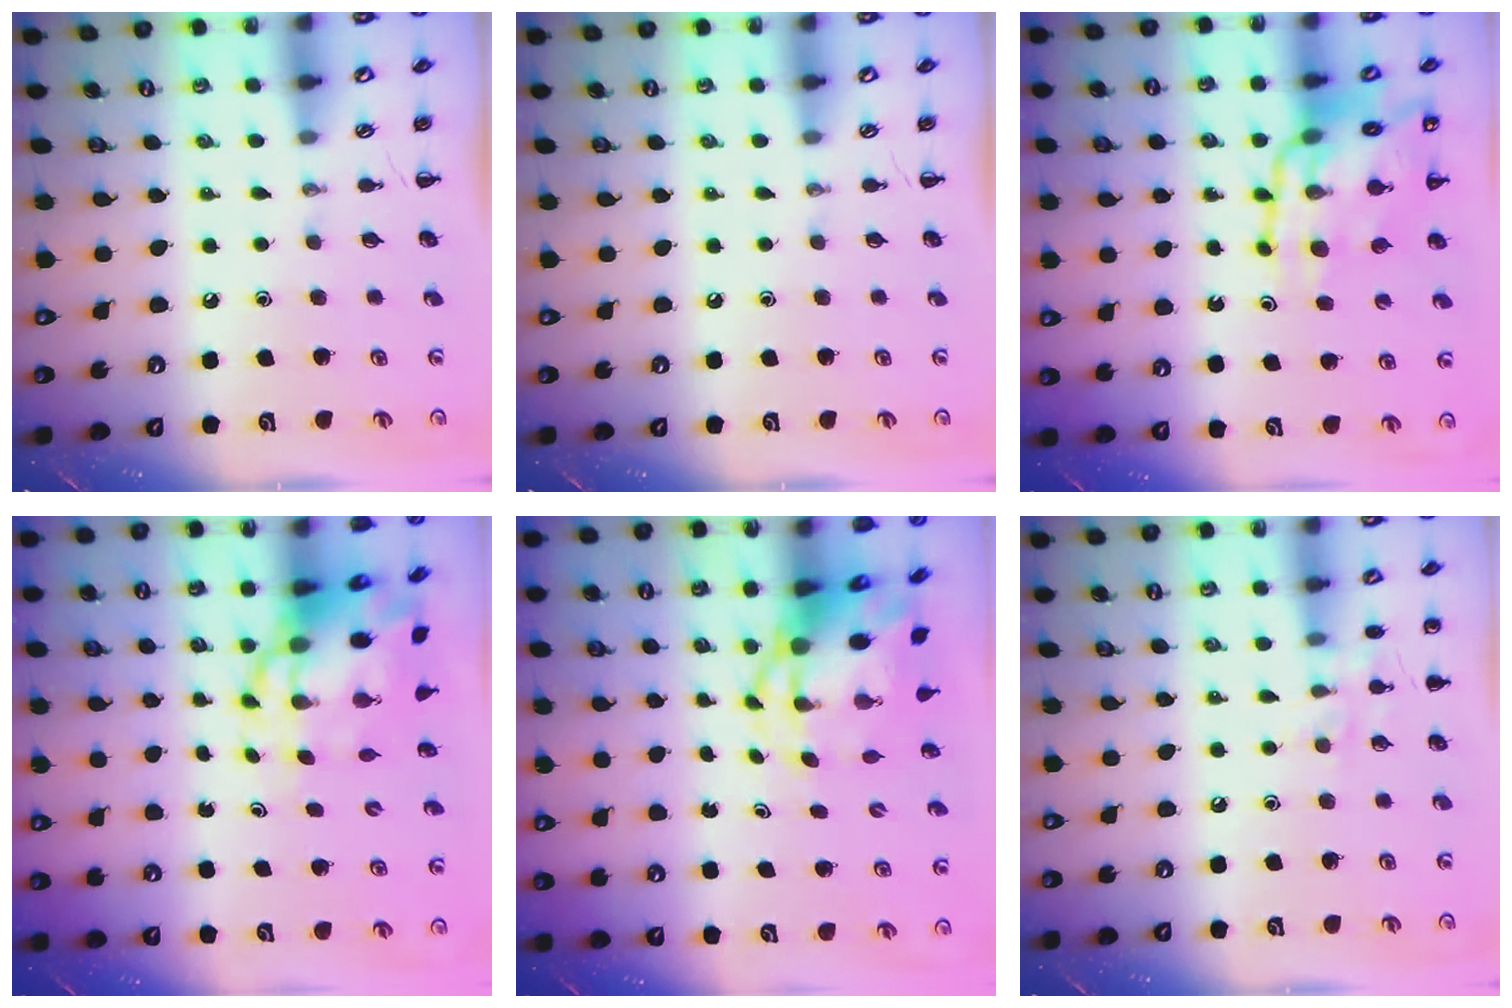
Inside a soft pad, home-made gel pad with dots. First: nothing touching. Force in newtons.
{"total": 0.0}
{"total": 15.4, "press": 14.8, "slide": 4.0}
{"total": 10.1, "press": 9.7, "slide": 2.8}
{"total": 6.5, "press": 6.3, "slide": 1.5}
{"total": 6.8, "press": 6.7, "slide": 1.1}